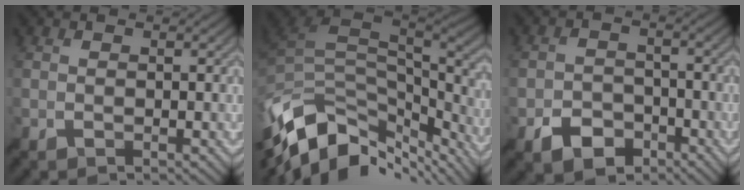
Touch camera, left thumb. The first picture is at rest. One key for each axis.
{"total": 13.7, "fx": -6.5, "fy": 7.6, "fz": 9.3, "tx": -0.230, "ty": -0.018, "tz": -0.110}
{"total": 4.8, "fx": -2.8, "fy": 3.2, "fz": 2.1, "tx": -0.043, "ty": 0.000, "tz": -0.055}